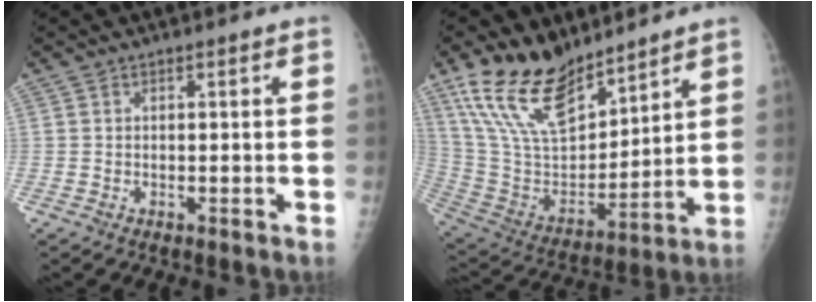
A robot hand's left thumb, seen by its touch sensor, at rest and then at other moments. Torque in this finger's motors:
{"motor_torque": [1.38, 1.32, 1.07, -1.70, 0.51]}